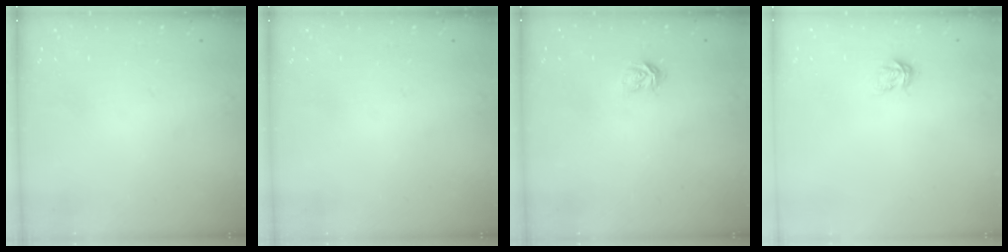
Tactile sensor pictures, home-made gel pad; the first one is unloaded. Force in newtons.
{"total": 0.0}
{"total": 3.8, "press": 3.8, "slide": 0.5}
{"total": 3.6, "press": 3.6, "slide": 0.4}